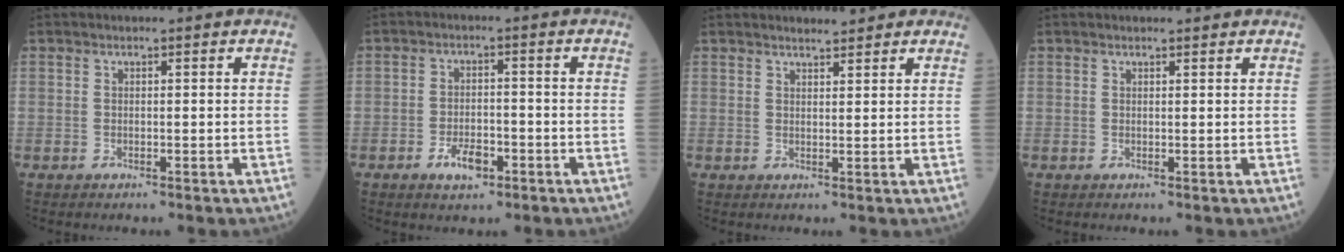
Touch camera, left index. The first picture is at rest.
{"total": 4.4, "force": [-2.4, 2.0, 3.0], "torque": [-0.058, 0.002, -0.039]}
{"total": 3.2, "force": [2.9, 0.8, 0.9], "torque": [-0.015, 0.009, 0.039]}
{"total": 1.2, "force": [1.2, 0.1, 0.1], "torque": [-0.011, 0.001, 0.016]}